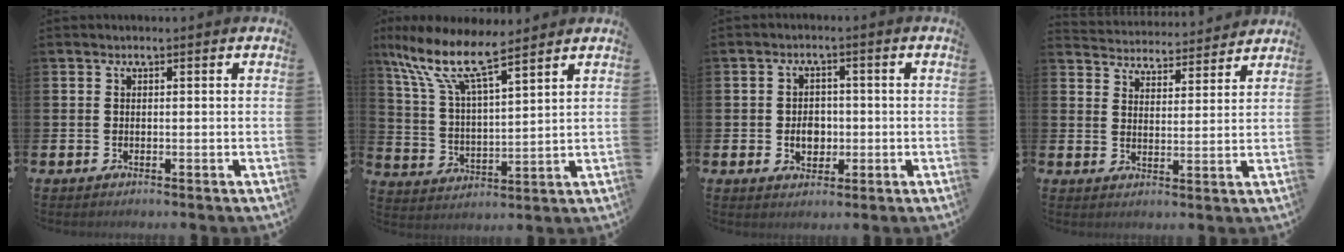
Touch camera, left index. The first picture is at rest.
{"total": 10.7, "force": [8.6, 2.5, 5.9], "torque": [-0.153, -0.036, 0.149]}
{"total": 3.5, "force": [-0.4, 2.8, 2.1], "torque": [-0.027, -0.001, -0.015]}
{"total": 4.7, "force": [4.6, 0.7, -0.3], "torque": [-0.010, -0.041, 0.080]}